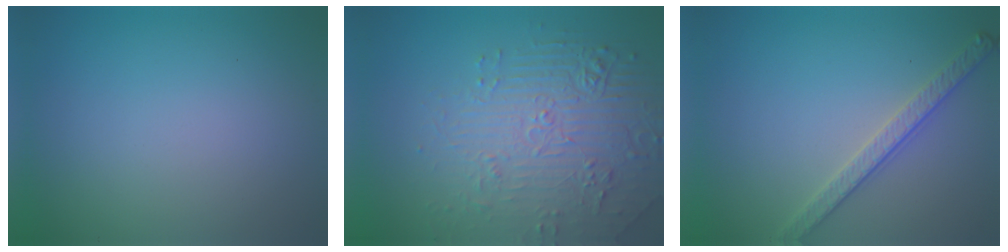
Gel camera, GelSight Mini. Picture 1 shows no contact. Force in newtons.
{"total": 4.8, "press": 4.4, "slide": 1.9}
{"total": 2.8, "press": 2.7, "slide": 0.8}